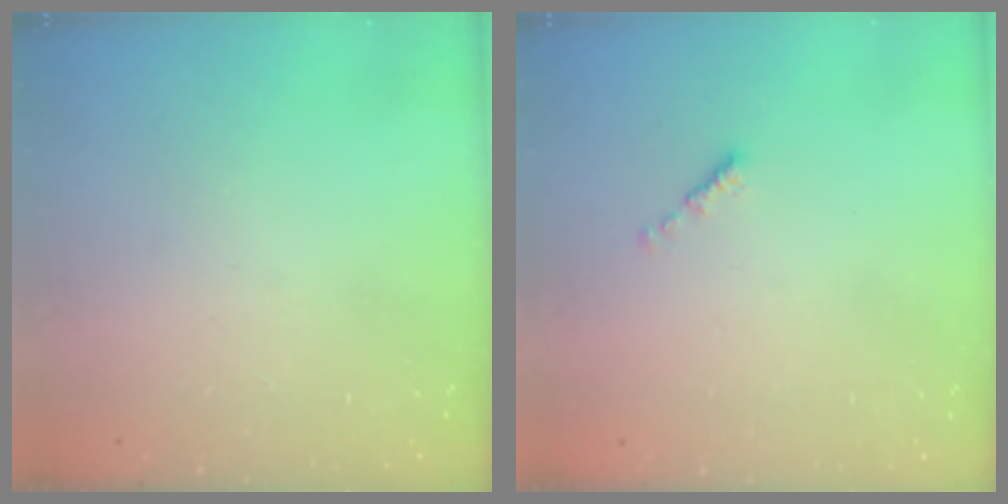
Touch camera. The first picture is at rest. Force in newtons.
{"total": 0.0}